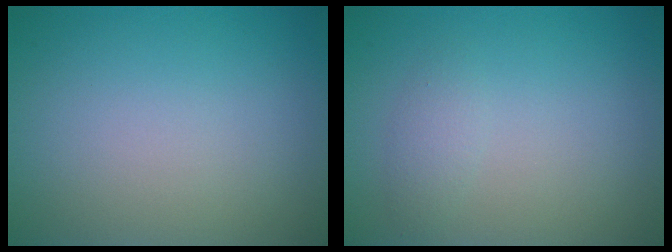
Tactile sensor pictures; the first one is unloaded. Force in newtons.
{"total": 1.2, "press": 1.2, "slide": 0.0}